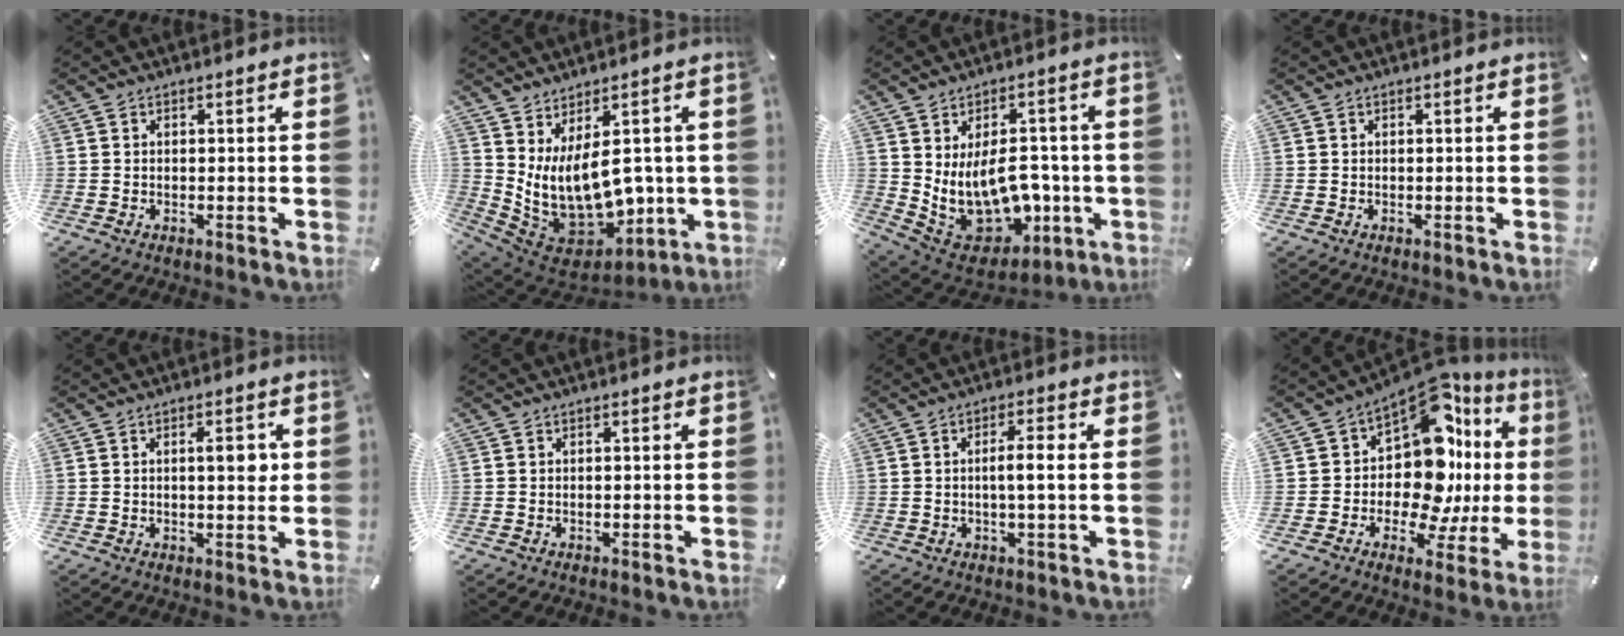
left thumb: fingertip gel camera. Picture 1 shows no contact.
{"total": 15.1, "force": [3.3, 9.0, 11.6], "torque": [-0.231, -0.050, 0.074]}
{"total": 16.3, "force": [0.7, 11.8, 11.3], "torque": [-0.184, -0.037, 0.031]}
{"total": 0.0}
{"total": 4.6, "force": [0.9, 1.6, 4.2], "torque": [-0.059, -0.004, 0.006]}
{"total": 0.0}
{"total": 4.9, "force": [0.0, 0.6, 4.9], "torque": [-0.090, 0.001, -0.005]}
{"total": 15.0, "force": [4.6, 9.0, 11.1], "torque": [-0.183, -0.080, 0.070]}